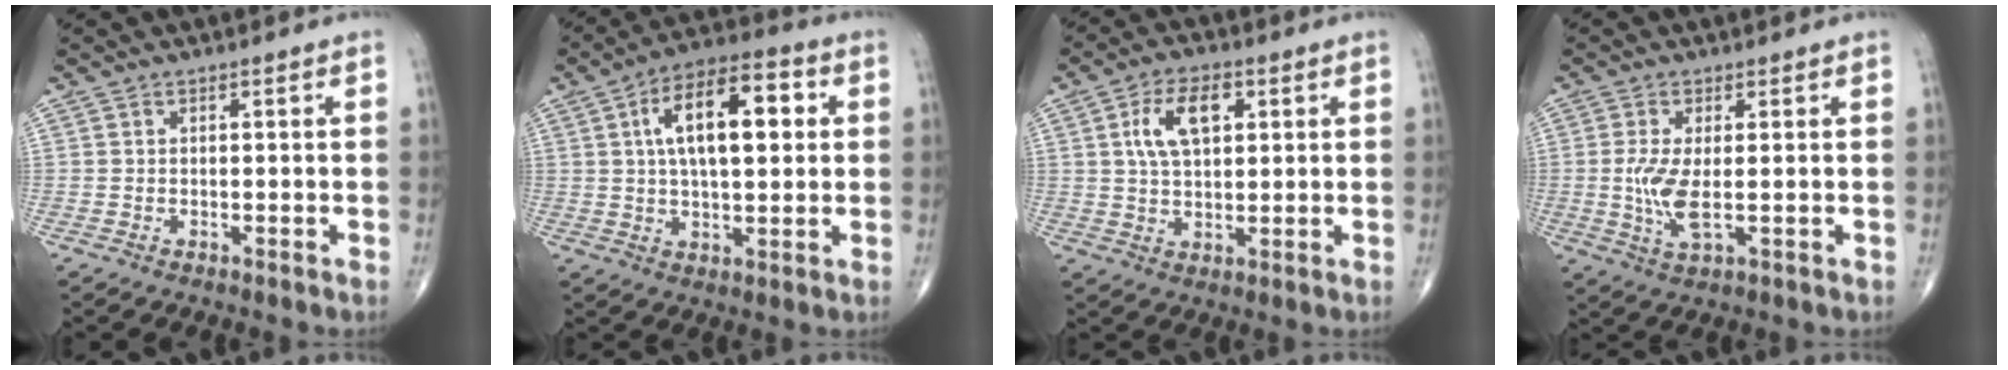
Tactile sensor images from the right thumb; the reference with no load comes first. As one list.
[{"total": 15.4, "force": [3.4, 7.0, 13.3], "torque": [-0.203, 0.016, 0.050]}, {"total": 9.1, "force": [2.7, 4.9, 7.2], "torque": [-0.120, 0.002, 0.048]}, {"total": 6.1, "force": [-0.2, 2.1, 5.8], "torque": [-0.134, -0.016, -0.003]}]